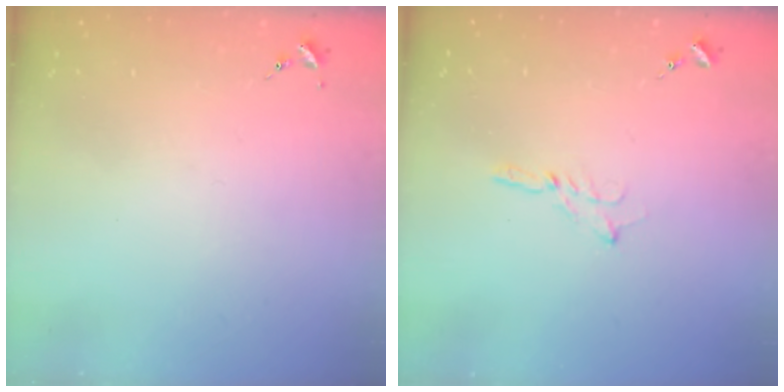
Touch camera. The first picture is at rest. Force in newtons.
{"total": 1.8, "press": 1.8, "slide": 0.2}